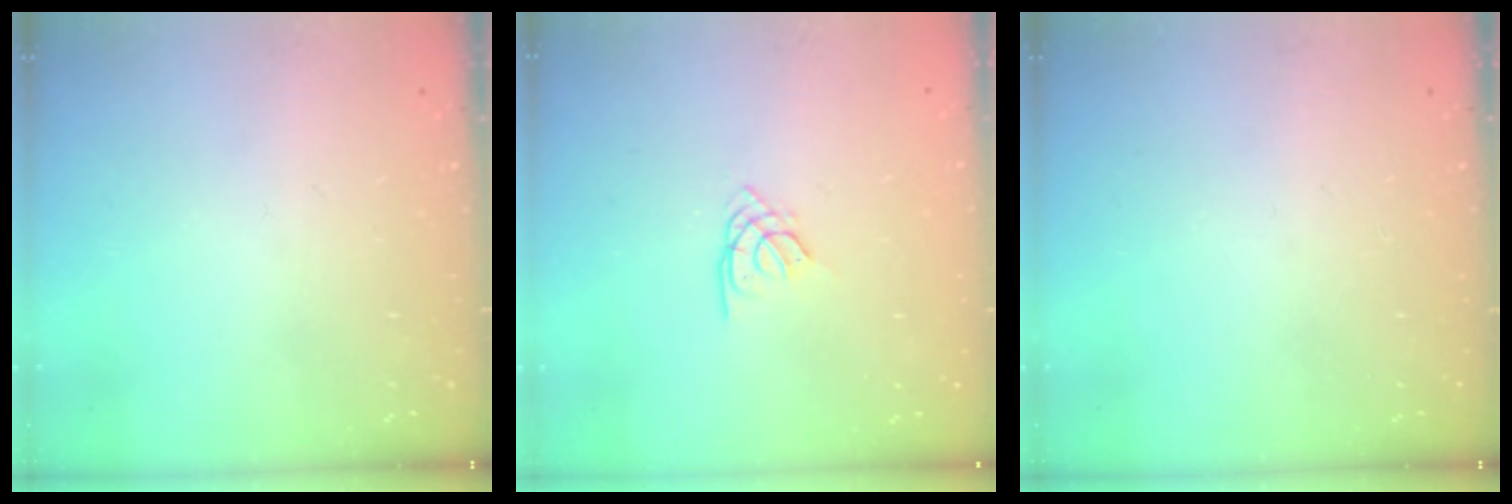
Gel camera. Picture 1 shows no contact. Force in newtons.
{"total": 2.3, "press": 2.3, "slide": 0.5}
{"total": 0.0}